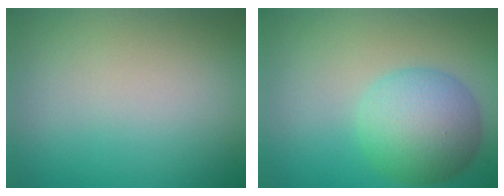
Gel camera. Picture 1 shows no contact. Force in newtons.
{"total": 6.0, "press": 6.0, "slide": 0.1}